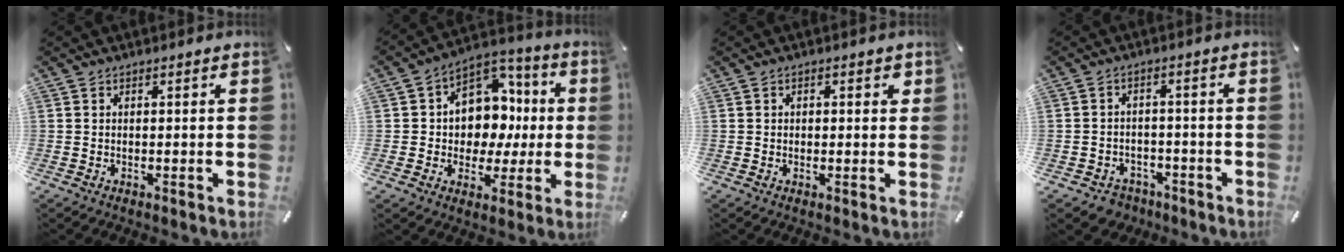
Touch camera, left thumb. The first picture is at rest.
{"total": 12.1, "force": [0.3, 11.0, 5.0], "torque": [-0.062, -0.014, 0.017]}
{"total": 1.4, "force": [0.2, 1.0, 0.9], "torque": [-0.011, 0.004, 0.000]}
{"total": 3.9, "force": [-2.3, 3.1, 0.8], "torque": [-0.021, 0.009, -0.044]}